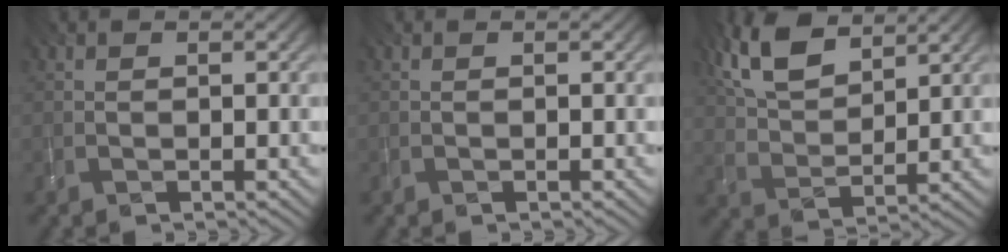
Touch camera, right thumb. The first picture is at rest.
{"total": 0.0}
{"total": 8.4, "force": [5.0, 3.6, 5.7], "torque": [-0.142, 0.015, 0.108]}